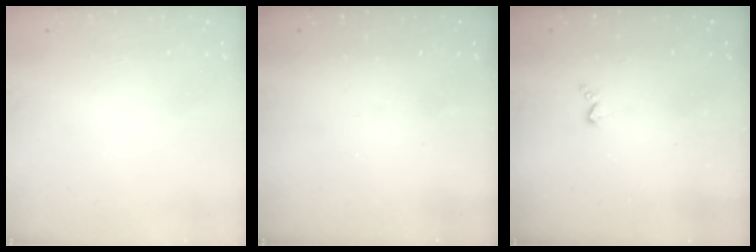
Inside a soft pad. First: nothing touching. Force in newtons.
{"total": 0.0}
{"total": 3.7, "press": 3.6, "slide": 0.5}